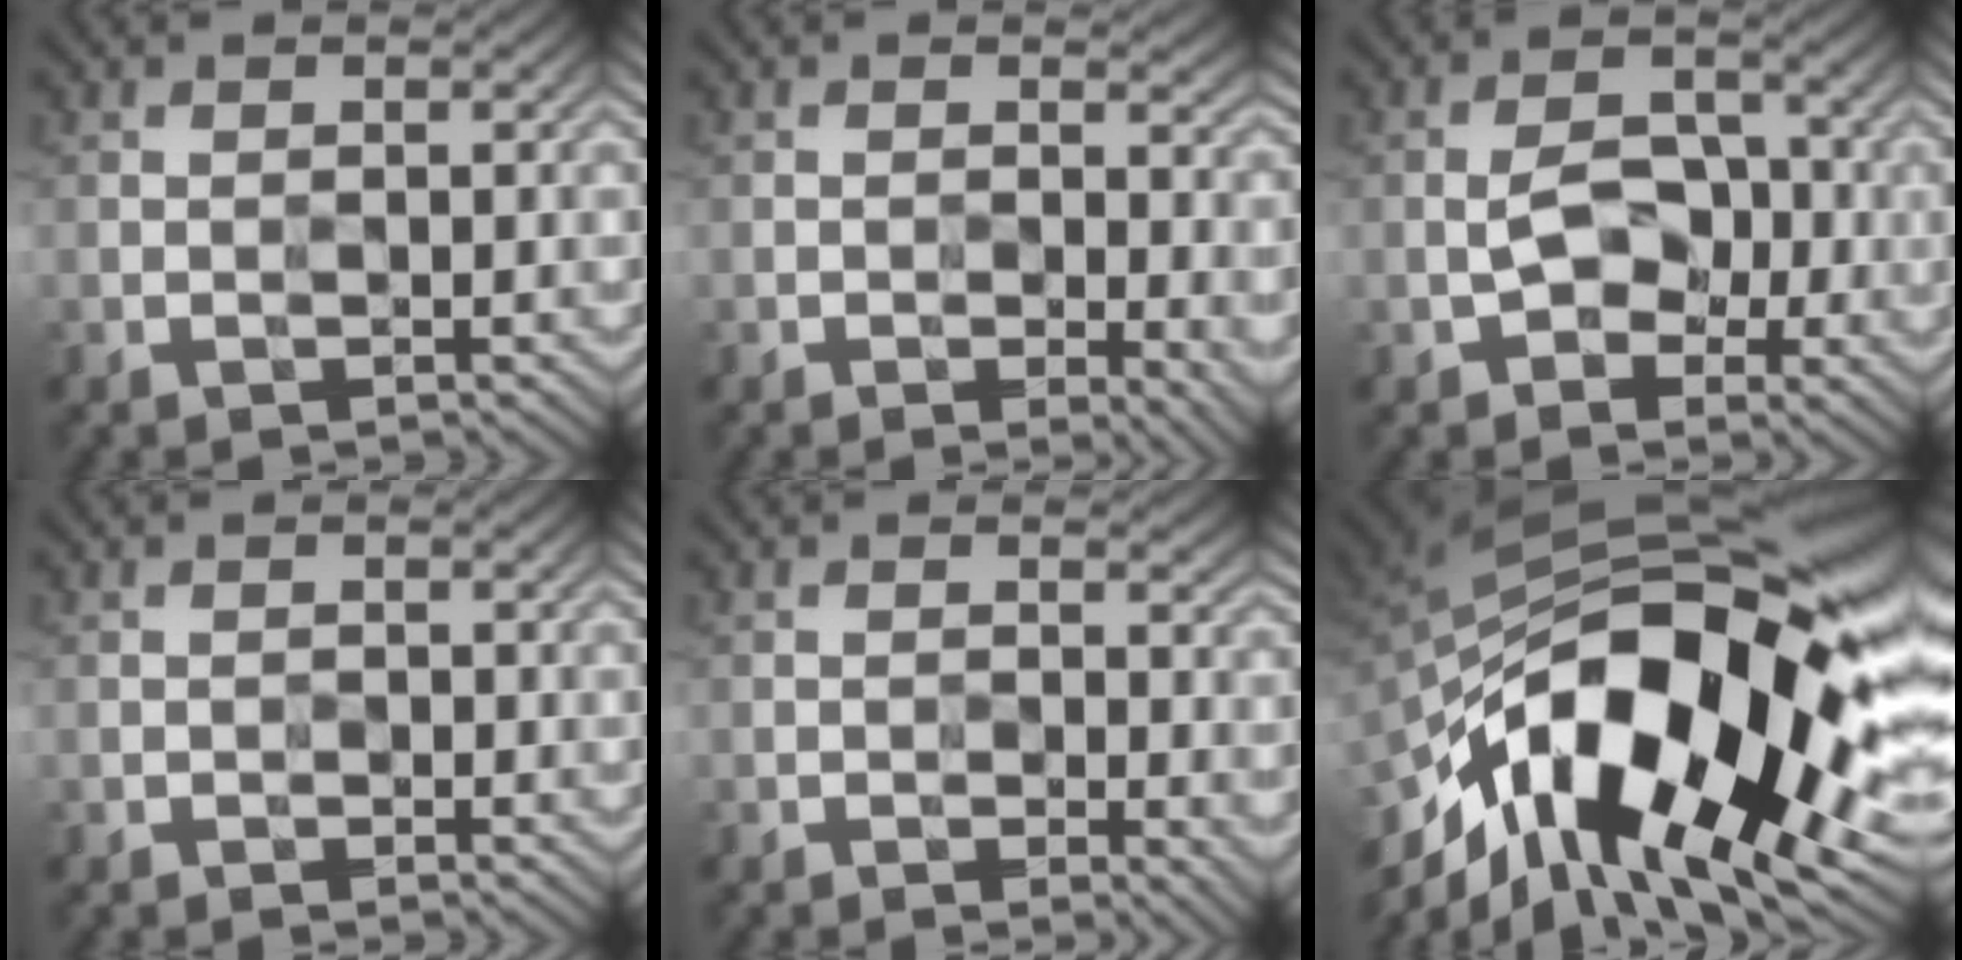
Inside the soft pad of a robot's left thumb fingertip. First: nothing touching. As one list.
[{"total": 4.1, "force": [-0.3, 2.2, 3.5], "torque": [-0.042, -0.007, 0.004]}, {"total": 3.8, "force": [-1.0, 2.7, 2.4], "torque": [-0.029, 0.008, -0.018]}, {"total": 0.0}, {"total": 2.4, "force": [-0.1, 1.3, 2.0], "torque": [-0.025, -0.002, 0.000]}, {"total": 20.7, "force": [-5.8, 9.7, 17.4], "torque": [-0.328, -0.013, -0.105]}]